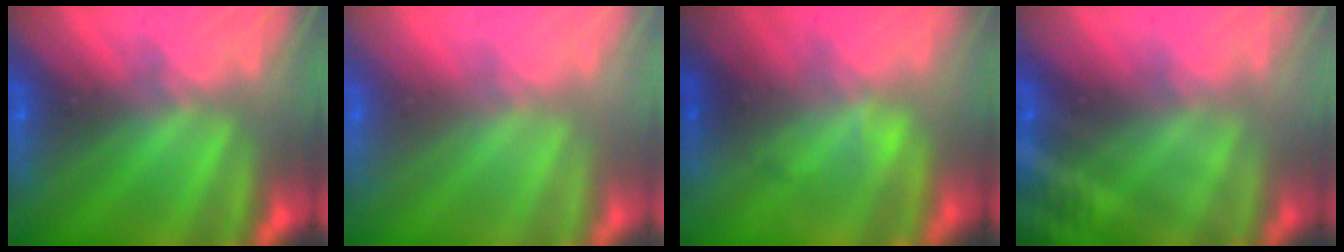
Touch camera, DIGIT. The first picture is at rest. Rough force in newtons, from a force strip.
{"total": 2.5}
{"total": 2.1}
{"total": 2.8}